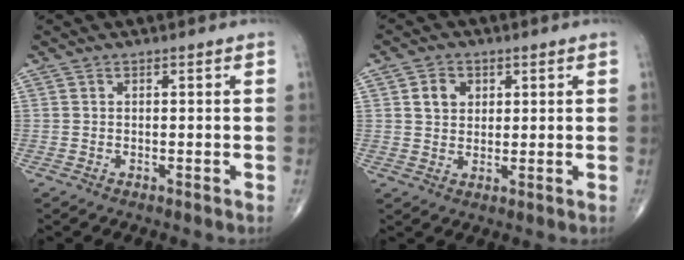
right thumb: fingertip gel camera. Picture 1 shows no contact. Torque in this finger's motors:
{"motor_torque": [-0.31, 0.22, 0.22, 0.49, 0.09]}